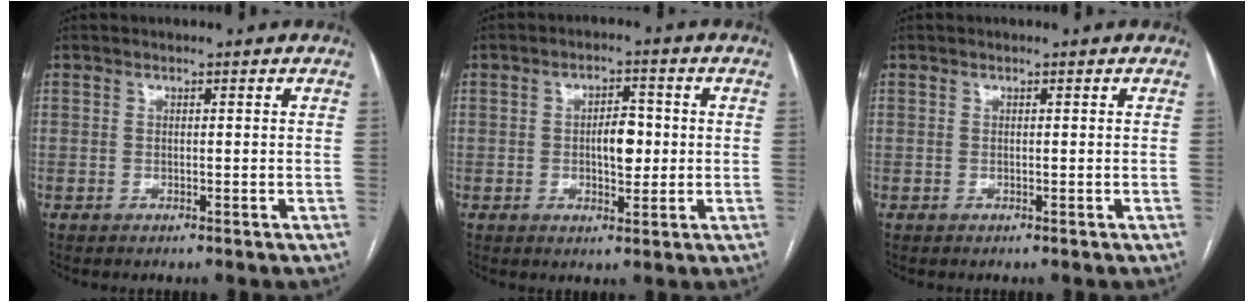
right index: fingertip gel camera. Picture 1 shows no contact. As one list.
[{"total": 5.0, "force": [0.0, 2.4, 4.4], "torque": [-0.069, 0.007, 0.003]}, {"total": 0.0}]